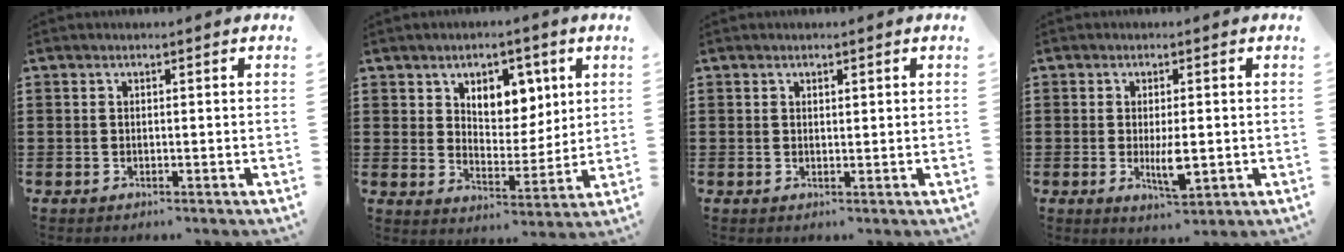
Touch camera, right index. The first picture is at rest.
{"total": 6.3, "force": [3.8, 4.4, 2.3], "torque": [-0.054, -0.003, 0.064]}
{"total": 0.7, "force": [0.5, 0.4, 0.3], "torque": [-0.006, 0.002, 0.009]}
{"total": 4.6, "force": [-0.7, 1.5, 4.3], "torque": [-0.089, -0.006, -0.014]}